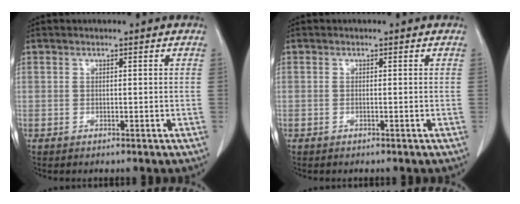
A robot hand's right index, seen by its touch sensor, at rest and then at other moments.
{"total": 0.0}